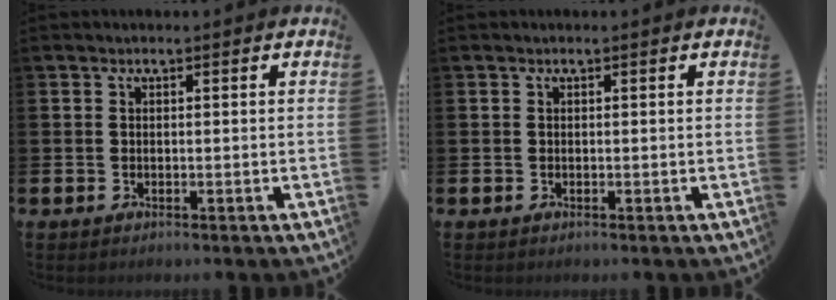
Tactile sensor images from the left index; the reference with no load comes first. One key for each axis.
{"total": 0.0}